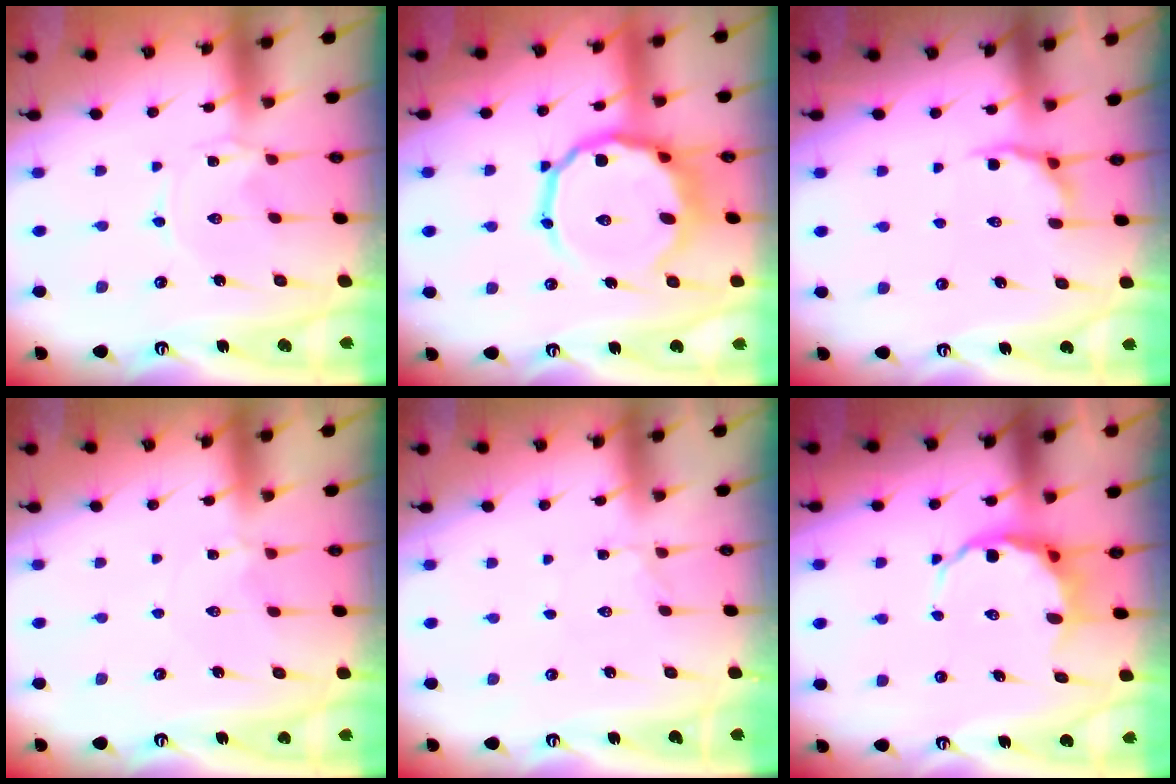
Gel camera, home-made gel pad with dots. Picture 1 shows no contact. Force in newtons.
{"total": 16.1, "press": 15.9, "slide": 3.0}
{"total": 3.6, "press": 2.9, "slide": 2.2}
{"total": 2.7, "press": 2.6, "slide": 0.5}
{"total": 1.8, "press": 1.8, "slide": 0.4}
{"total": 7.2, "press": 6.9, "slide": 1.9}